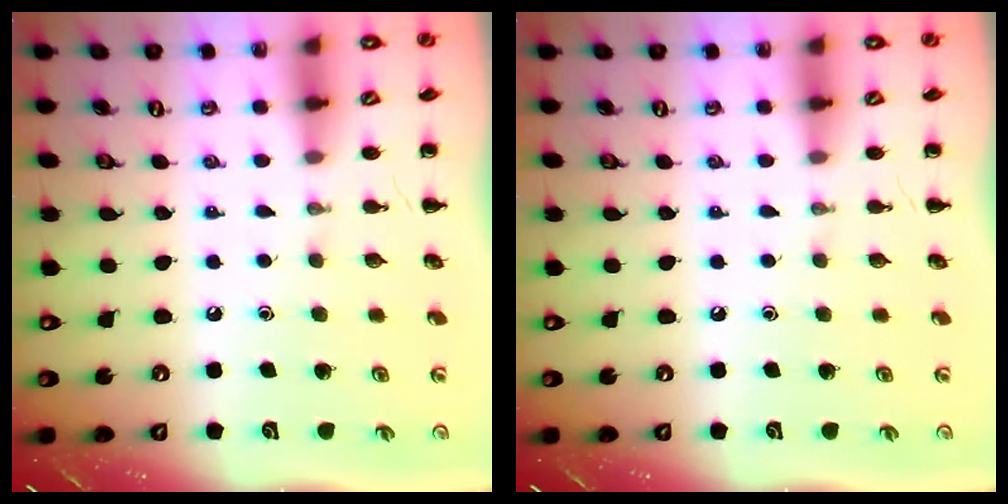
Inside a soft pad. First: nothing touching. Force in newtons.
{"total": 0.0}